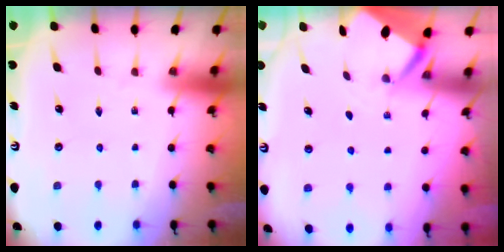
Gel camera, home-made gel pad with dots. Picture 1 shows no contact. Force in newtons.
{"total": 2.8, "press": 2.7, "slide": 0.3}